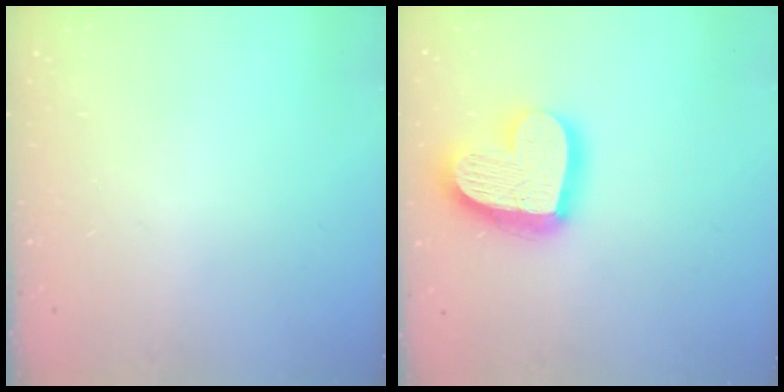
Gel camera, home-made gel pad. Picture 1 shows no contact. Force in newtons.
{"total": 21.1, "press": 21.0, "slide": 1.8}